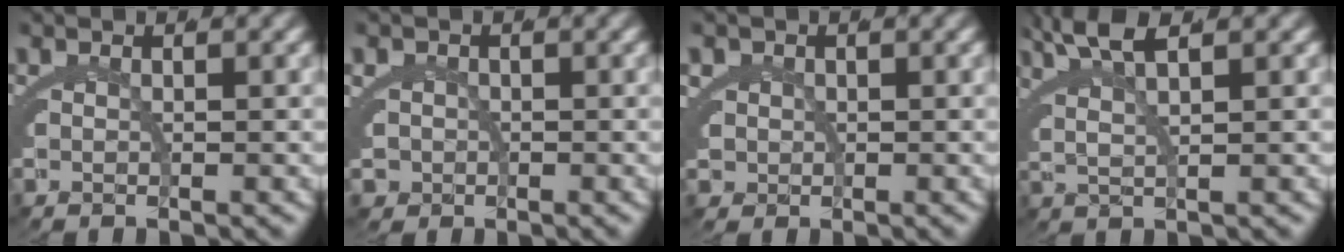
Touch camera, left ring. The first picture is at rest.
{"total": 4.4, "force": [-1.1, 4.1, 1.3], "torque": [-0.041, -0.024, -0.017]}
{"total": 4.2, "force": [0.0, 3.9, 1.6], "torque": [-0.050, -0.019, 0.003]}
{"total": 4.5, "force": [3.0, 1.0, 3.2], "torque": [-0.061, 0.009, 0.052]}